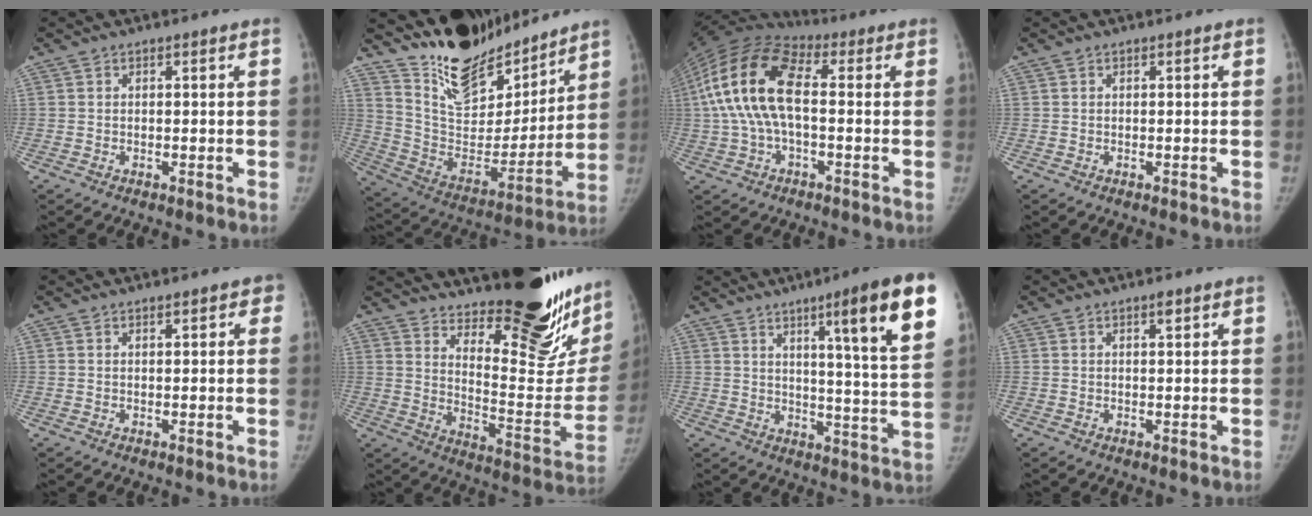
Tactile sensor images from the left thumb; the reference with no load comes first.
{"total": 19.8, "force": [17.2, 7.0, 6.8], "torque": [-0.059, -0.117, 0.304]}
{"total": 16.5, "force": [1.0, 8.4, 14.1], "torque": [-0.292, 0.040, 0.008]}
{"total": 0.0}
{"total": 2.2, "force": [1.1, 1.0, 1.6], "torque": [-0.006, 0.001, 0.009]}
{"total": 29.9, "force": [22.5, 8.6, 17.8], "torque": [-0.220, -0.158, 0.306]}
{"total": 17.7, "force": [9.0, 1.7, 15.2], "torque": [-0.185, -0.039, 0.124]}
{"total": 1.2, "force": [0.7, 0.4, 0.9], "torque": [-0.010, -0.001, 0.010]}